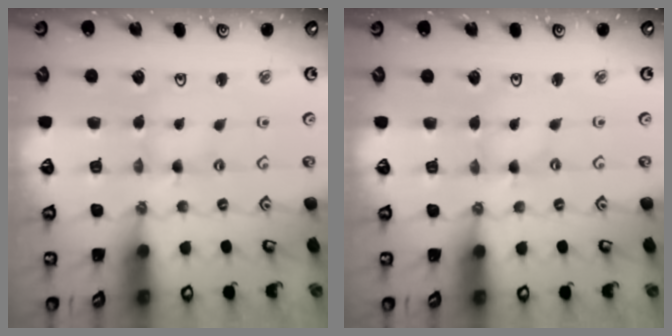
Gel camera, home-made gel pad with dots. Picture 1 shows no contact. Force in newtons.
{"total": 0.0}